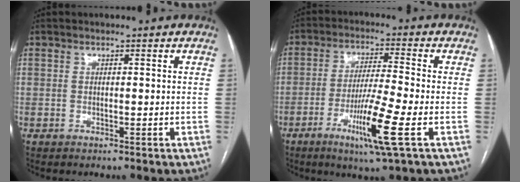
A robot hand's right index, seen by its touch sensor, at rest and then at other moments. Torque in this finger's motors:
{"motor_torque": [1.26, -0.47, 0.26, 0.06]}